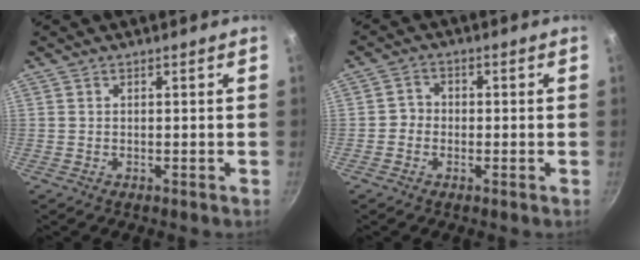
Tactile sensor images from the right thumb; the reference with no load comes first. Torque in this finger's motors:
{"motor_torque": [-0.02, -0.11, -0.29, -0.02, 0.03]}